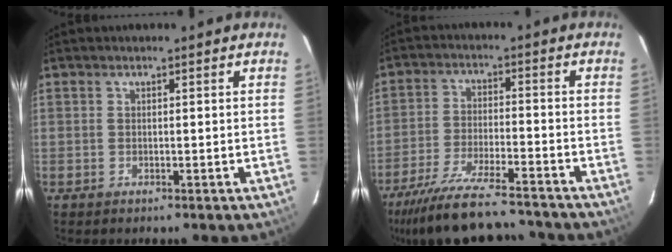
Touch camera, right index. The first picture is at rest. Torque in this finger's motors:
{"motor_torque": [1.69, -0.45, 0.58, 0.12]}